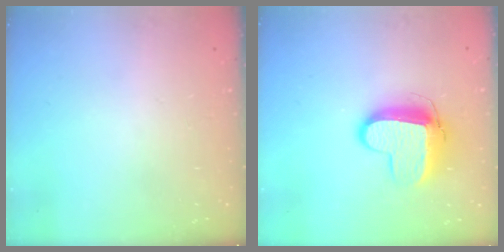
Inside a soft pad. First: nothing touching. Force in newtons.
{"total": 11.6, "press": 11.5, "slide": 1.3}